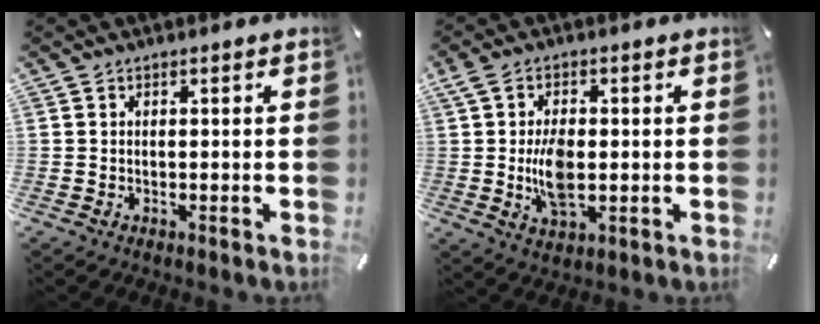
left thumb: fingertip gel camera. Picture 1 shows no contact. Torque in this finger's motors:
{"motor_torque": [1.64, 1.82, 1.55, -0.29, 0.20]}